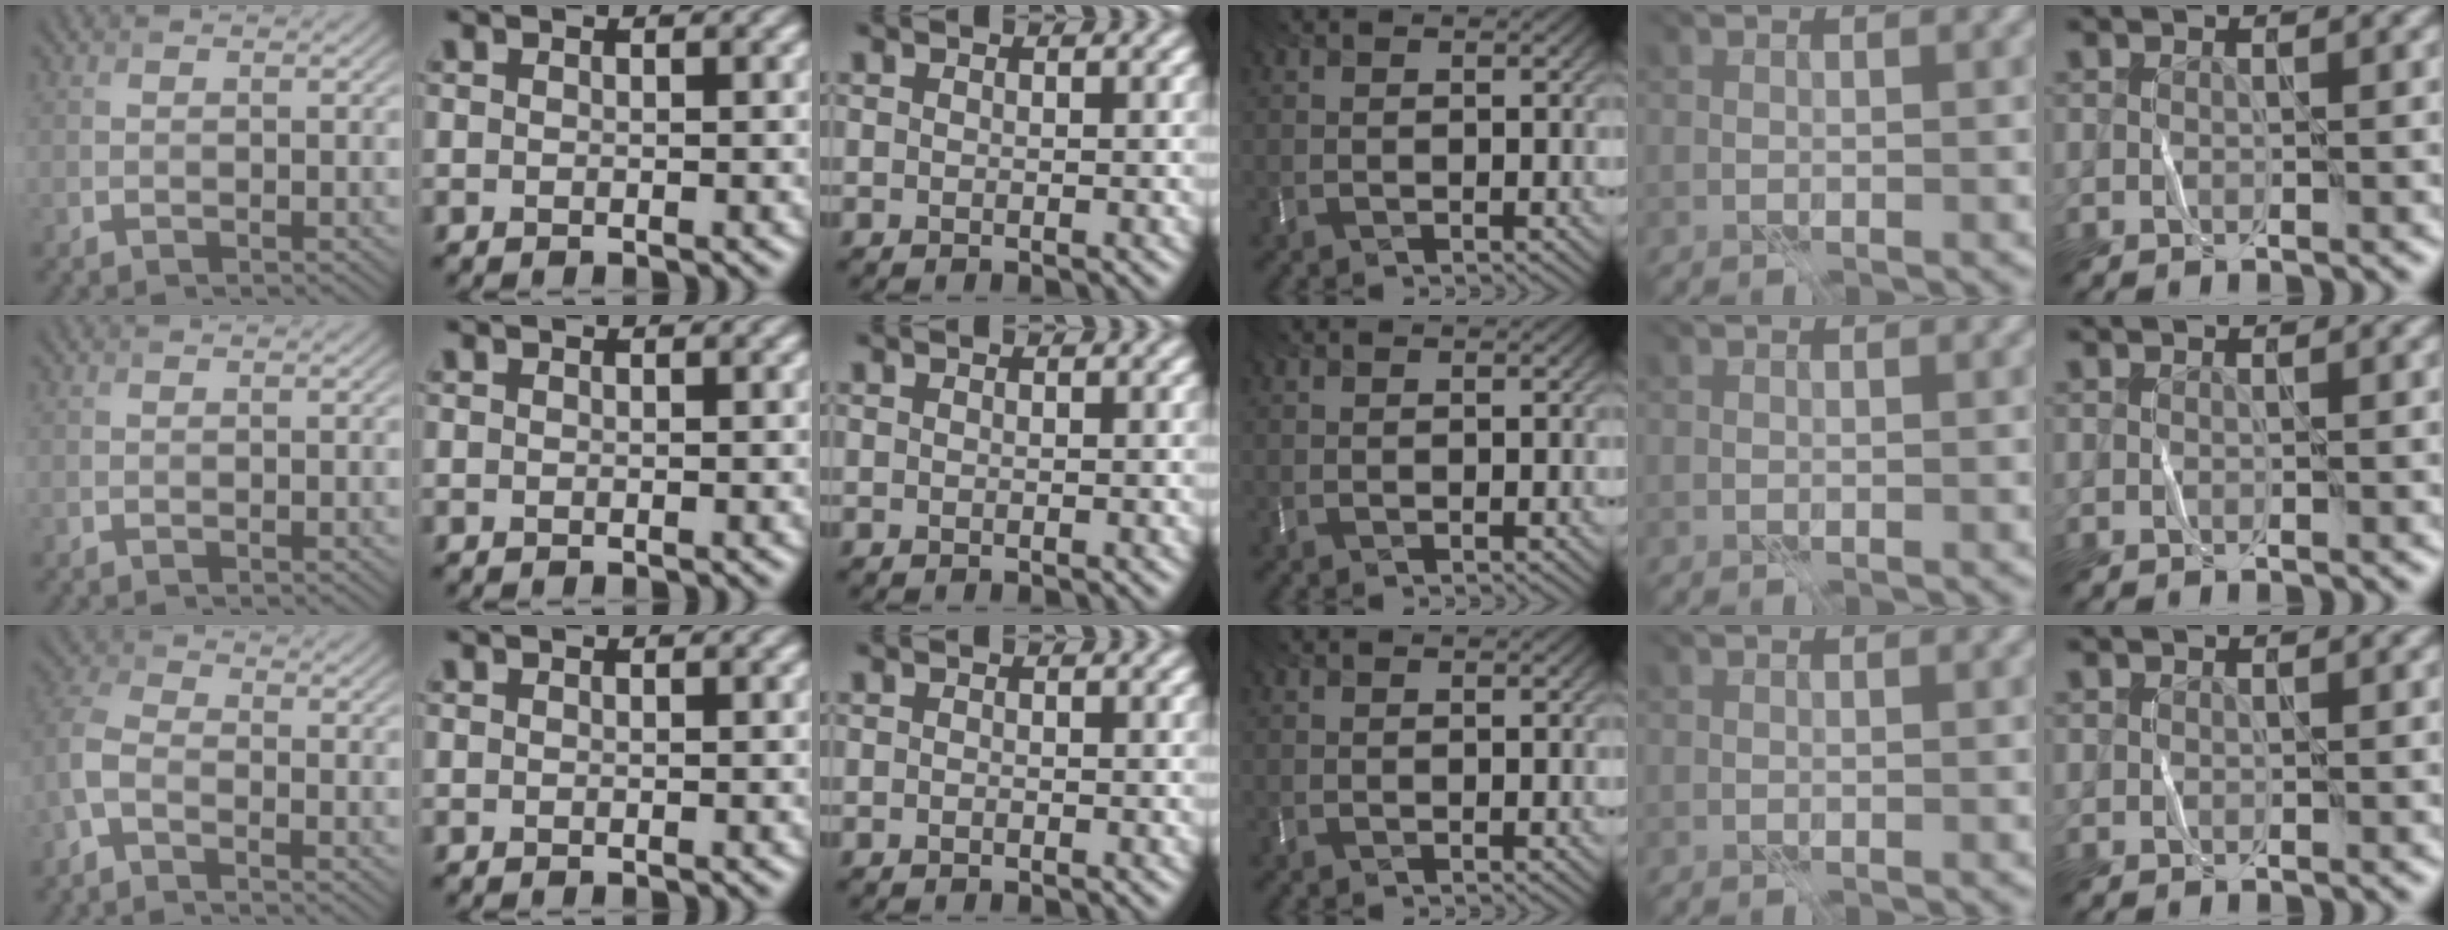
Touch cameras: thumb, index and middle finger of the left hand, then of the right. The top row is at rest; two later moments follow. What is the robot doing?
{"motion": "fold", "object": "bubble wrap"}